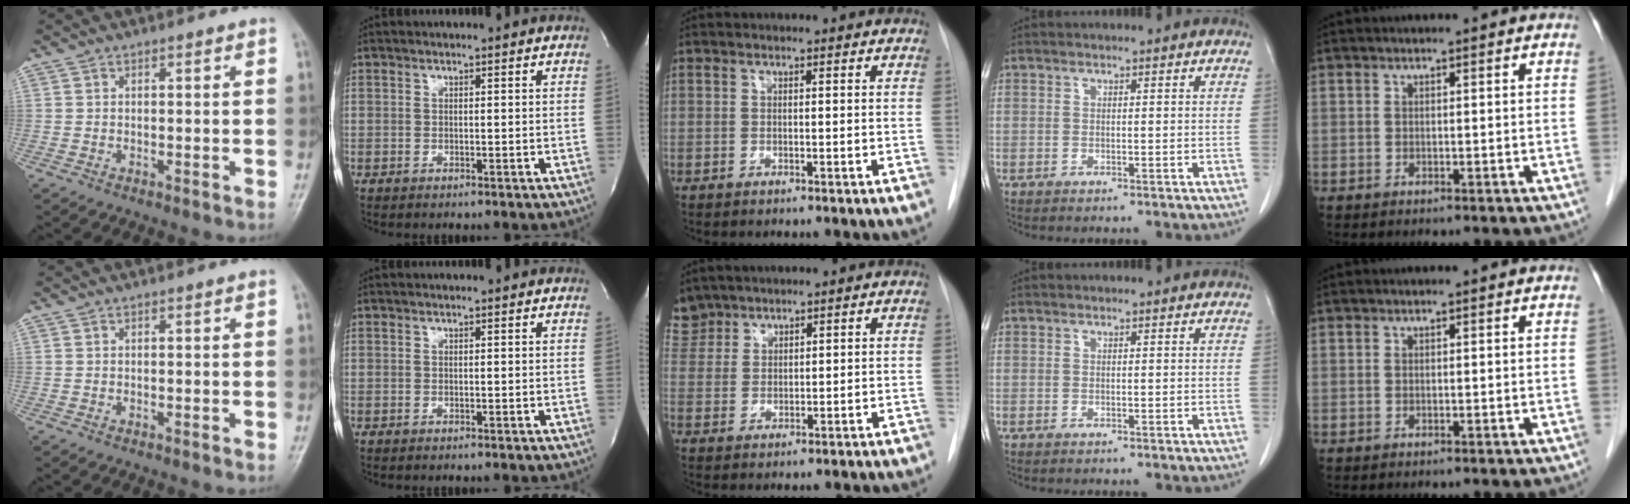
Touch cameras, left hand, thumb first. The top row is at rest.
{"middle": {"total": 5.4, "force": [4.6, 2.8, -0.2], "torque": [0.008, 0.010, 0.097]}}